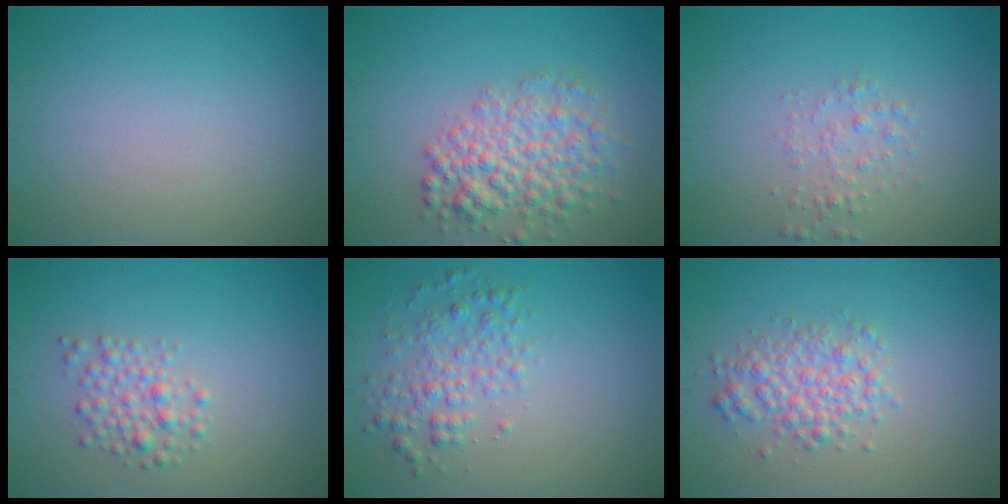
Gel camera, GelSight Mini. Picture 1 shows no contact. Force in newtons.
{"total": 5.1, "press": 5.1, "slide": 0.2}
{"total": 1.7, "press": 1.7, "slide": 0.1}
{"total": 2.3, "press": 2.3, "slide": 0.1}
{"total": 2.9, "press": 2.9, "slide": 0.0}
{"total": 3.2, "press": 3.2, "slide": 0.1}